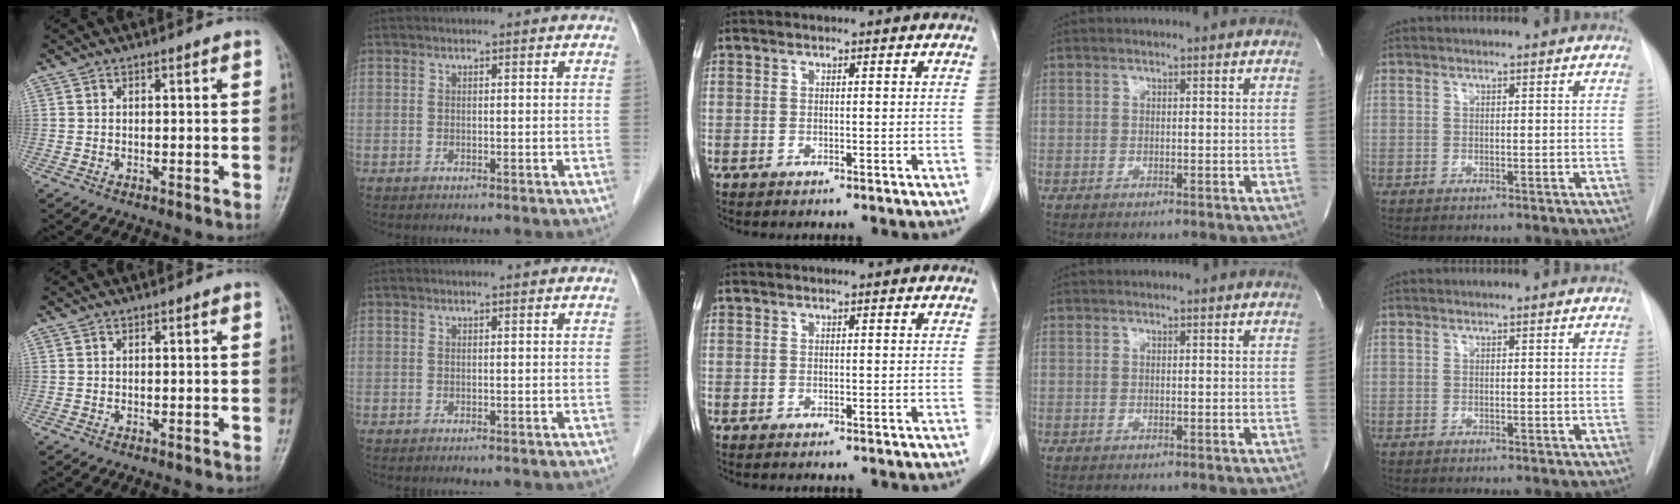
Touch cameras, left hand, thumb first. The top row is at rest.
{}